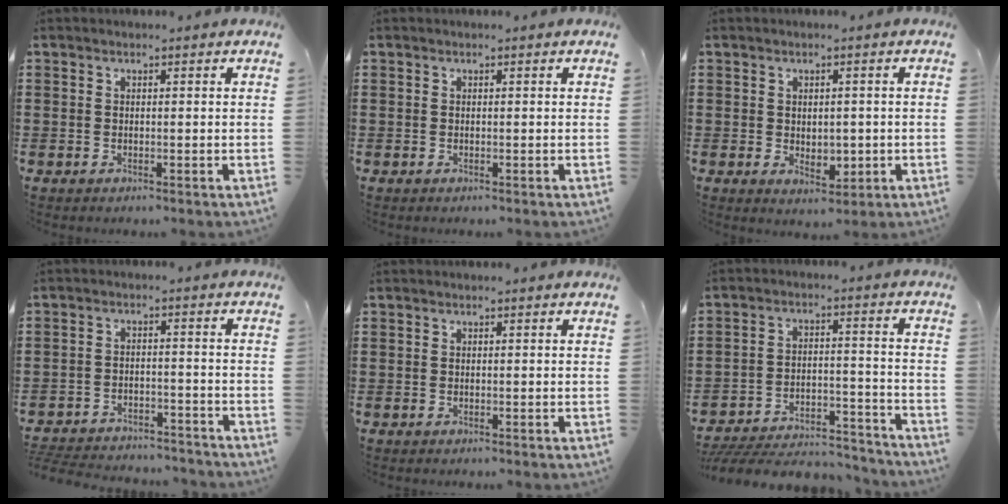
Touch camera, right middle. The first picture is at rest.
{"total": 0.0}
{"total": 2.6, "force": [-0.1, 2.0, 1.7], "torque": [-0.018, -0.001, -0.006]}
{"total": 4.2, "force": [-4.1, 0.5, 0.4], "torque": [-0.015, 0.003, -0.089]}
{"total": 0.0}
{"total": 6.3, "force": [-5.9, 1.1, 1.7], "torque": [-0.036, 0.007, -0.120]}